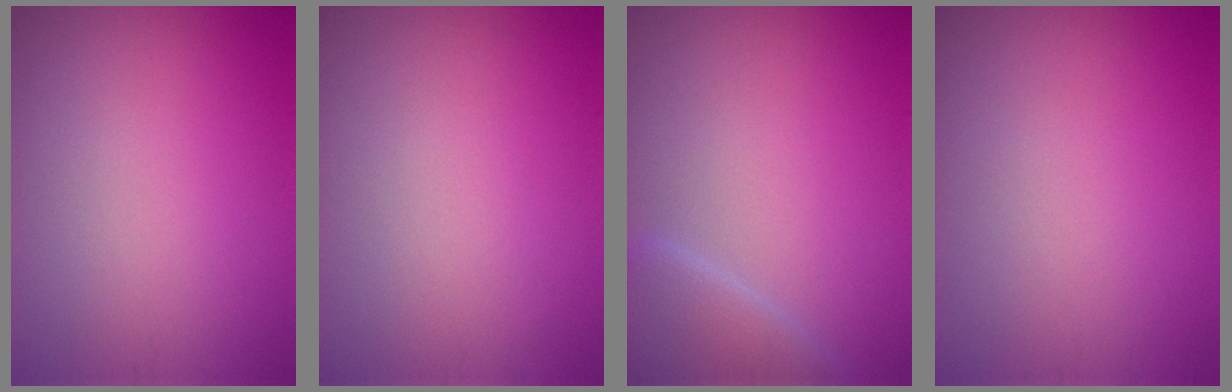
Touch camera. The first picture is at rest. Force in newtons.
{"total": 0.0}
{"total": 3.3, "press": 3.3, "slide": 0.3}
{"total": 0.0}